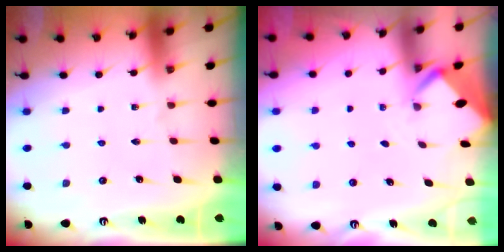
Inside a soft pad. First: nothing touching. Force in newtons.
{"total": 2.0, "press": 2.0, "slide": 0.2}